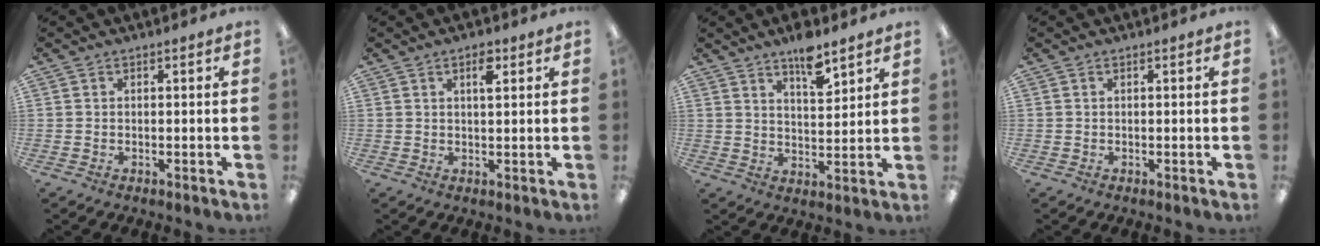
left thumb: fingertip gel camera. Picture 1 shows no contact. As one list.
[{"total": 3.3, "force": [1.9, 1.1, 2.4], "torque": [-0.030, -0.005, 0.026]}, {"total": 8.5, "force": [6.4, 2.7, 4.8], "torque": [-0.062, -0.043, 0.105]}, {"total": 0.0}]